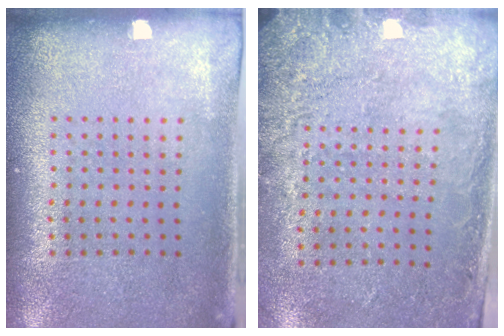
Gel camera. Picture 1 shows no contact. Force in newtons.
{"total": 2.8, "press": 1.9, "slide": 2.1}